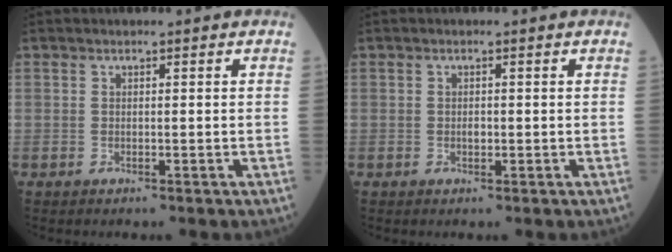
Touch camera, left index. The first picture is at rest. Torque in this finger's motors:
{"motor_torque": [0.36, 0.11, 0.00, 0.00]}